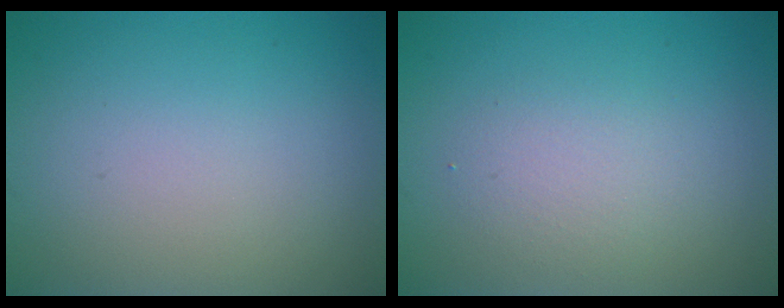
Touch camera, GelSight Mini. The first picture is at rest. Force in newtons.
{"total": 2.1, "press": 2.1, "slide": 0.1}